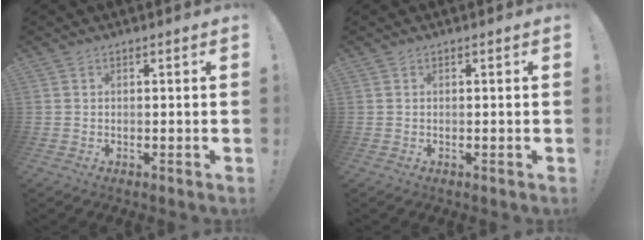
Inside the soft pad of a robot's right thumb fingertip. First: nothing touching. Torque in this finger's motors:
{"motor_torque": [0.00, 0.00, 0.00, 0.00, 0.00]}